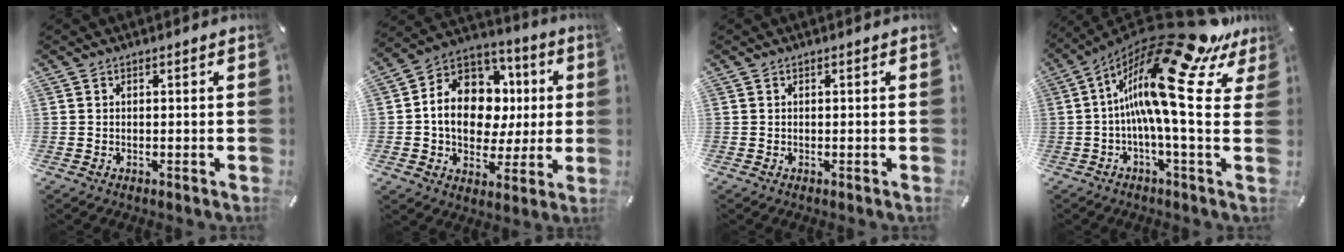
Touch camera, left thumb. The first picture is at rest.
{"total": 14.7, "force": [0.5, 12.2, 8.2], "torque": [-0.149, -0.006, 0.016]}
{"total": 0.0}
{"total": 22.5, "force": [8.8, 4.9, 20.1], "torque": [-0.356, -0.094, 0.139]}